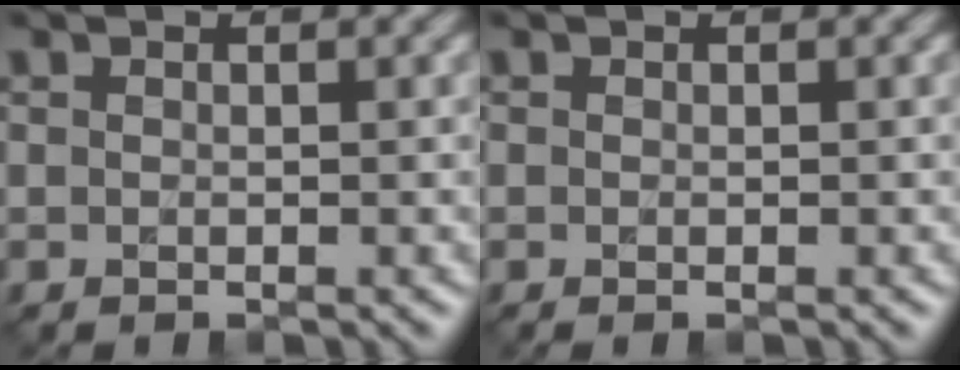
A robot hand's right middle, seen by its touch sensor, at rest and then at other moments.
{"total": 0.0}